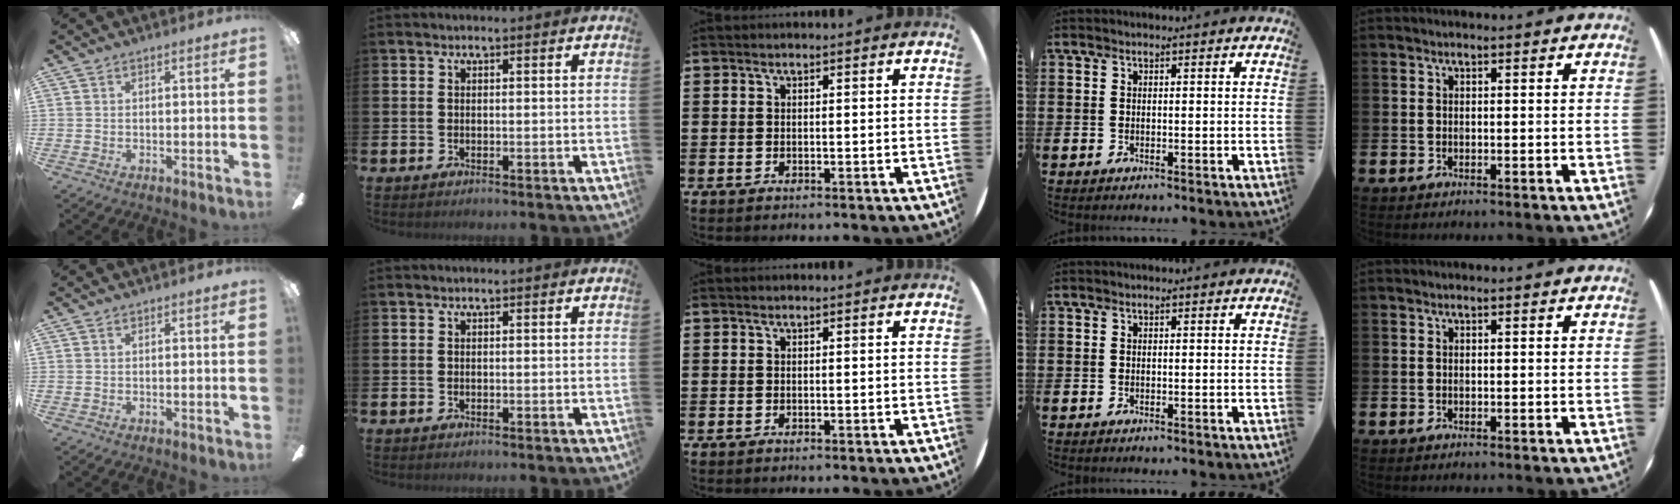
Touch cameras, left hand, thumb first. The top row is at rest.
{}